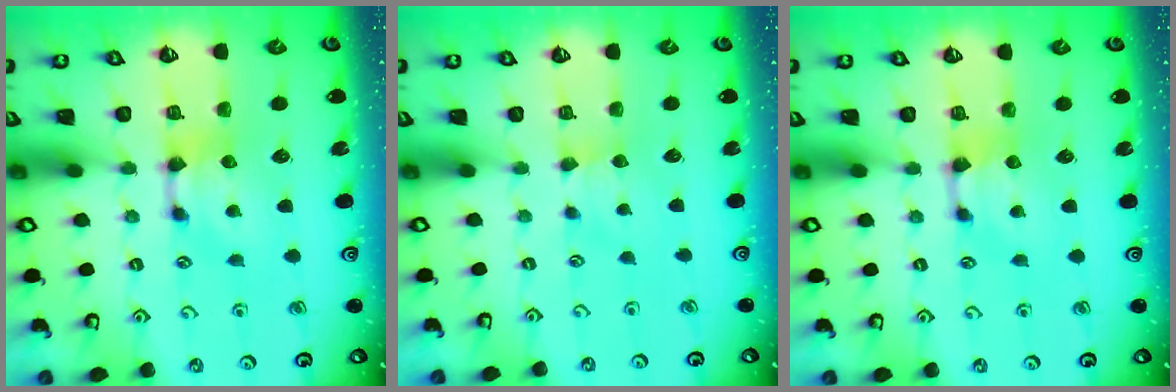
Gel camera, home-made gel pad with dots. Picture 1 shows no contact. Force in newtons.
{"total": 1.6, "press": 1.5, "slide": 0.4}
{"total": 0.0}